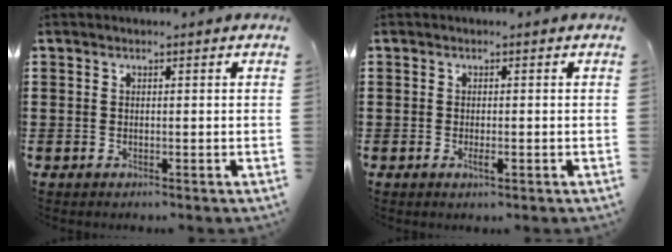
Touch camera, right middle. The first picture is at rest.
{"total": 1.4, "force": [-0.4, 0.4, 1.2], "torque": [-0.023, -0.005, -0.007]}